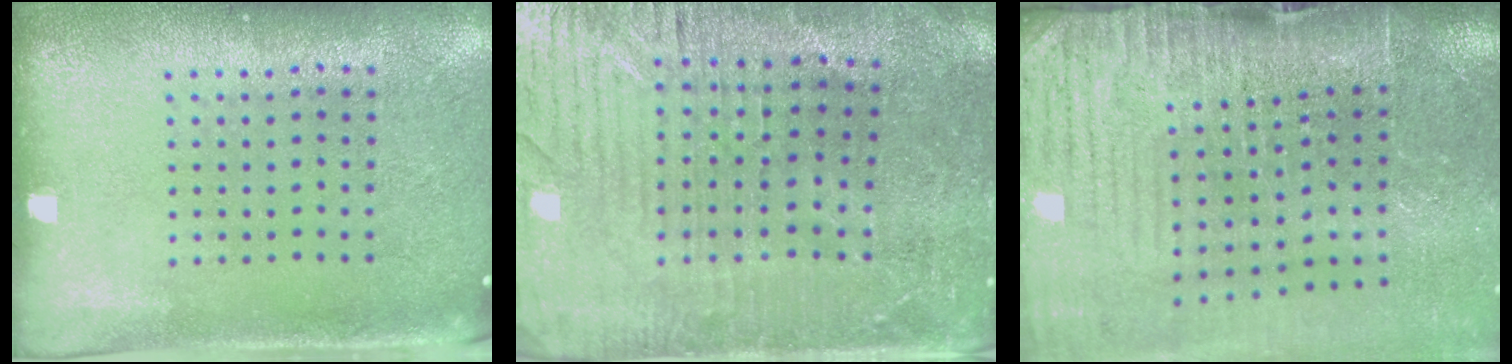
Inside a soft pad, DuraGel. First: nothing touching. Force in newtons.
{"total": 3.2, "press": 3.2, "slide": 0.6}
{"total": 4.2, "press": 3.8, "slide": 1.9}